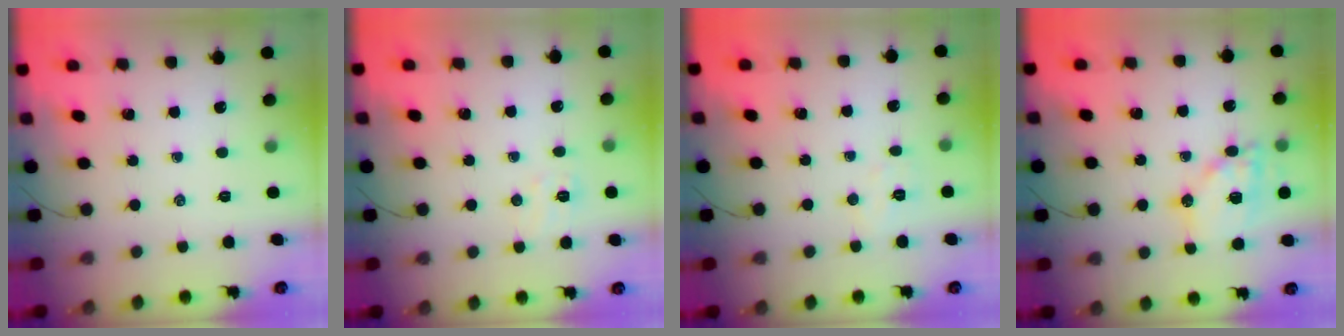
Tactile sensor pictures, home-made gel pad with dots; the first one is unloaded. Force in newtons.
{"total": 5.0, "press": 4.8, "slide": 1.2}
{"total": 4.0, "press": 3.9, "slide": 0.9}
{"total": 14.3, "press": 14.1, "slide": 2.5}